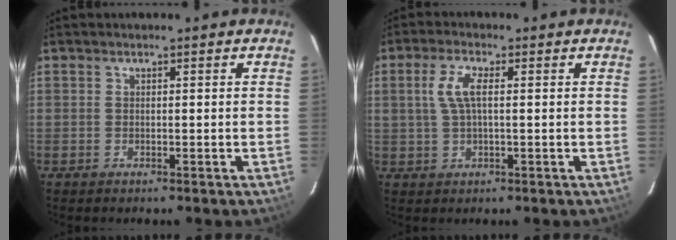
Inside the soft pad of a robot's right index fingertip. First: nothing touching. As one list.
[{"total": 5.0, "force": [0.9, 1.7, 4.6], "torque": [-0.094, 0.007, 0.023]}]